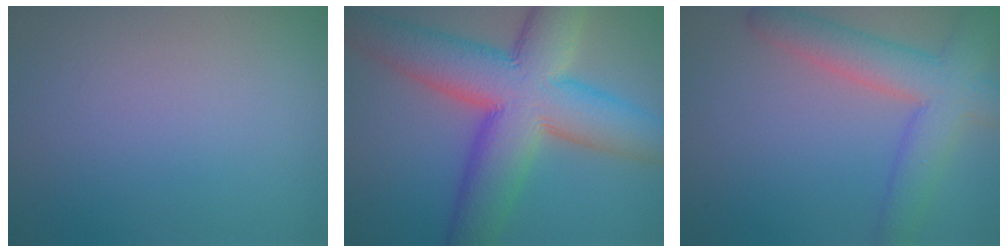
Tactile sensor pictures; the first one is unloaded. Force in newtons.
{"total": 12.6, "press": 12.6, "slide": 0.3}
{"total": 6.3, "press": 6.3, "slide": 0.3}